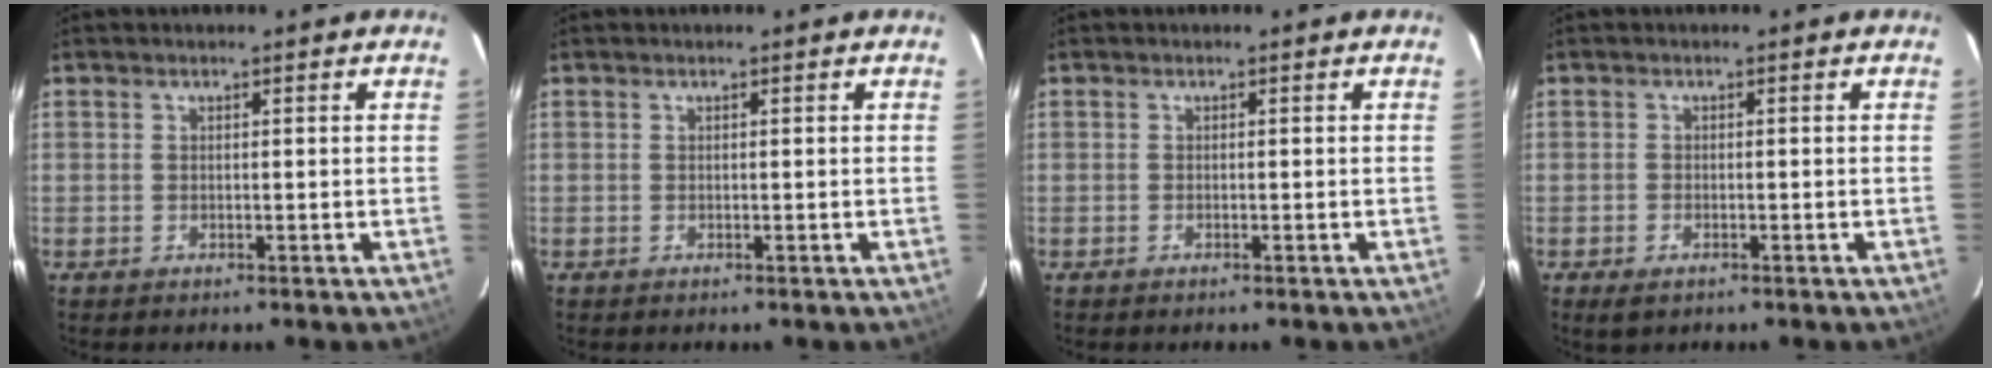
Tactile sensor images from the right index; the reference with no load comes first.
{"total": 0.0}
{"total": 0.0}
{"total": 2.4, "force": [-1.5, 1.2, 1.4], "torque": [-0.029, -0.008, -0.027]}